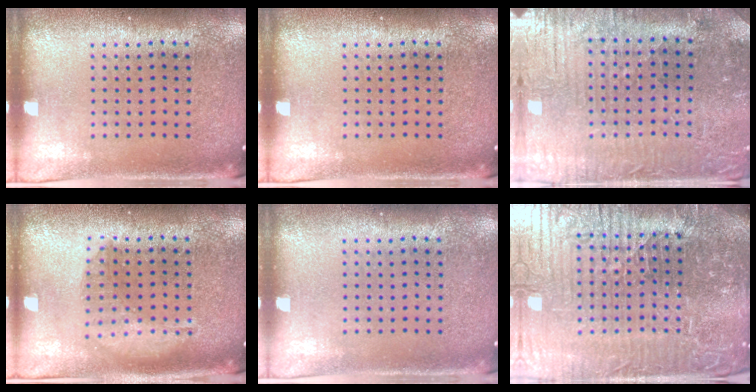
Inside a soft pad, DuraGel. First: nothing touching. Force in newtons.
{"total": 0.0}
{"total": 2.0, "press": 1.9, "slide": 0.4}
{"total": 1.3, "press": 1.3, "slide": 0.4}
{"total": 0.0}
{"total": 7.8, "press": 6.9, "slide": 3.5}